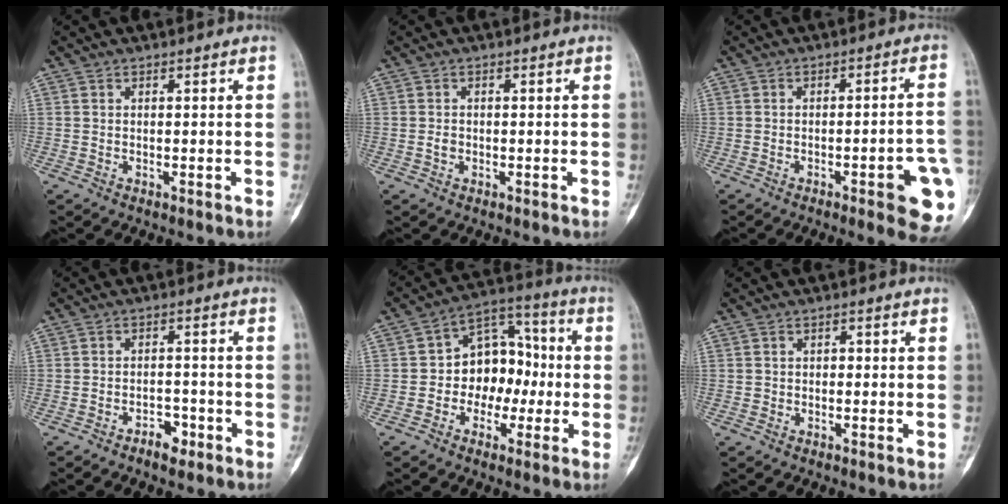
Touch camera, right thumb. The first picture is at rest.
{"total": 1.1, "force": [-0.3, 0.9, 0.6], "torque": [-0.009, 0.003, -0.005]}
{"total": 11.7, "force": [-4.2, 2.4, 10.7], "torque": [-0.104, 0.018, -0.047]}
{"total": 3.4, "force": [-2.4, 1.6, 1.8], "torque": [-0.014, 0.018, -0.038]}
{"total": 11.9, "force": [-1.5, 9.0, 7.7], "torque": [-0.071, 0.046, -0.037]}
{"total": 1.0, "force": [-0.3, 0.8, 0.4], "torque": [0.006, 0.004, -0.008]}